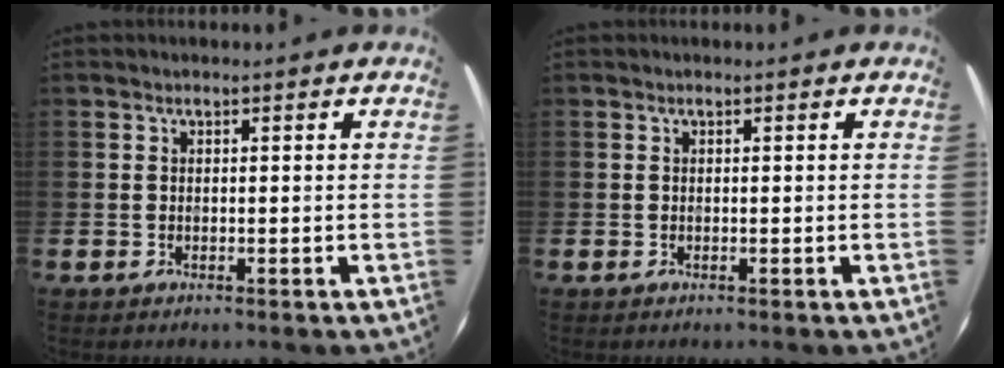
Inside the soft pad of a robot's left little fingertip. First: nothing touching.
{"total": 0.0}